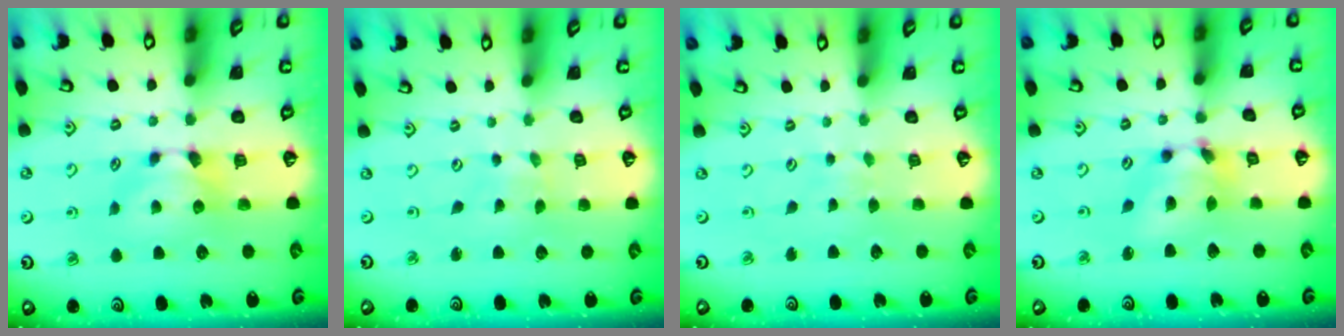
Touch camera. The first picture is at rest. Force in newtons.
{"total": 5.0, "press": 5.0, "slide": 0.2}
{"total": 4.6, "press": 4.6, "slide": 0.1}
{"total": 6.4, "press": 6.1, "slide": 2.1}